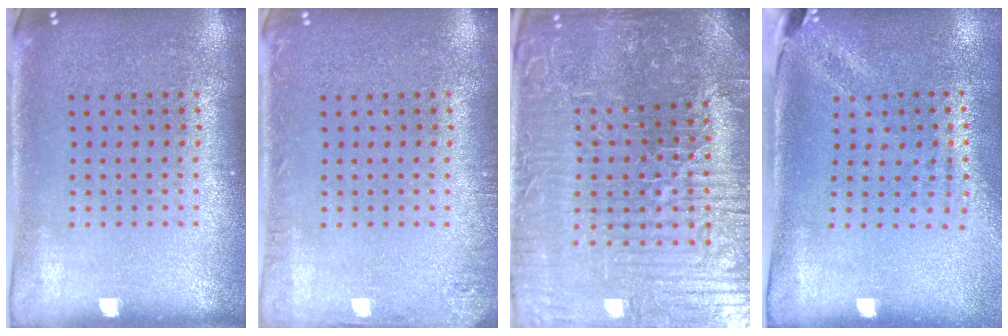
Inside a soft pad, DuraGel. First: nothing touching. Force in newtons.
{"total": 1.4, "press": 1.4, "slide": 0.1}
{"total": 5.7, "press": 5.4, "slide": 1.6}
{"total": 1.9, "press": 1.6, "slide": 1.1}